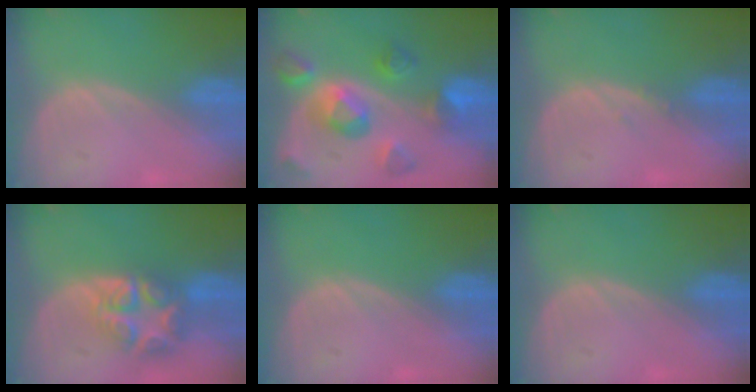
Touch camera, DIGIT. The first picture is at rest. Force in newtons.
{"total": 10.2, "press": 9.0, "slide": 4.8}
{"total": 0.6, "press": 0.6, "slide": 0.3}
{"total": 7.9, "press": 6.9, "slide": 3.9}
{"total": 0.0}
{"total": 0.0}